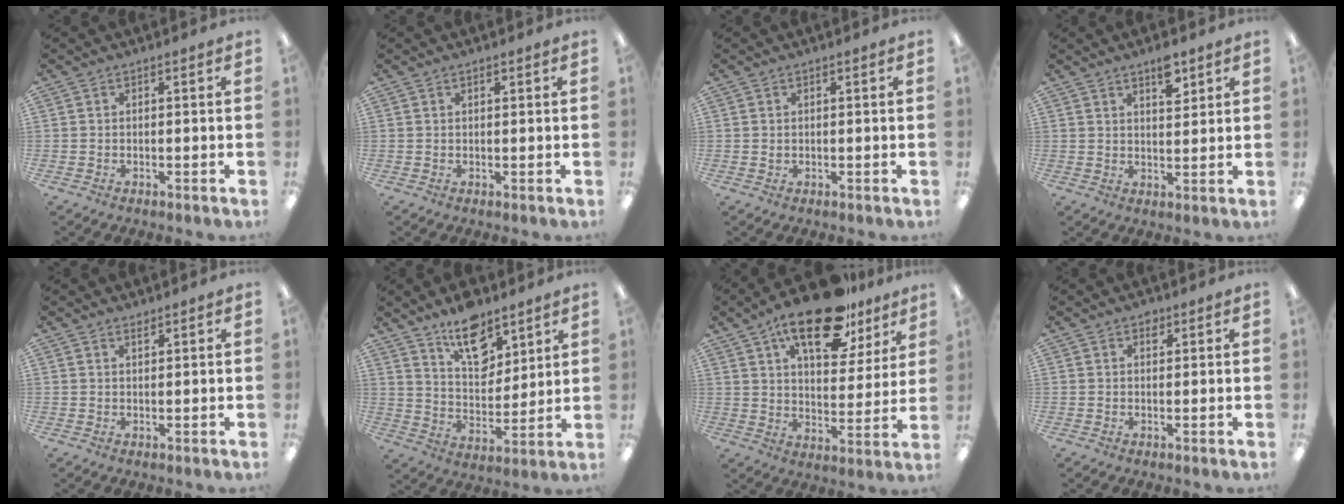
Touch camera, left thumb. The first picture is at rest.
{"total": 0.9, "force": [0.6, 0.4, 0.4], "torque": [-0.009, 0.003, 0.011]}
{"total": 0.6, "force": [0.3, 0.5, 0.2], "torque": [-0.005, 0.003, 0.004]}
{"total": 5.8, "force": [4.1, 2.3, 3.4], "torque": [-0.035, -0.026, 0.066]}
{"total": 1.2, "force": [1.1, 0.3, 0.2], "torque": [-0.006, -0.002, 0.021]}
{"total": 13.6, "force": [9.6, 7.1, 6.5], "torque": [-0.092, -0.057, 0.173]}
{"total": 19.6, "force": [13.1, 8.4, 12.0], "torque": [-0.187, -0.063, 0.217]}
{"total": 1.9, "force": [1.1, 1.2, 0.9], "torque": [-0.002, -0.004, 0.016]}